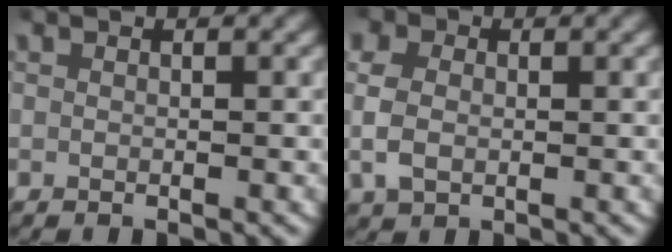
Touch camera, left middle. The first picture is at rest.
{"total": 3.9, "force": [0.2, 3.2, 2.2], "torque": [-0.070, -0.008, 0.007]}